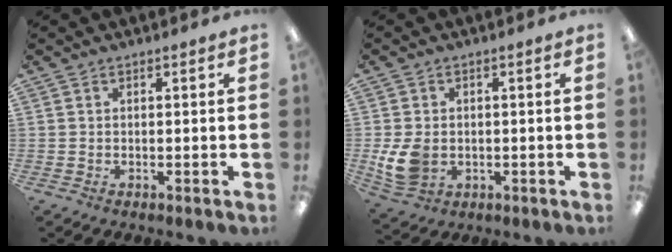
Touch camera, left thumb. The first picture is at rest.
{"total": 7.8, "force": [-0.8, 6.0, 5.0], "torque": [-0.109, 0.004, -0.011]}